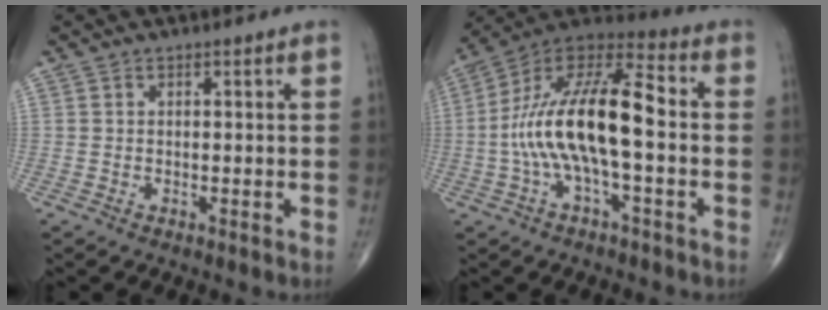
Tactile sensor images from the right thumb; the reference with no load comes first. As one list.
[{"total": 18.5, "force": [-1.8, 6.7, 17.1], "torque": [-0.331, 0.050, -0.039]}]